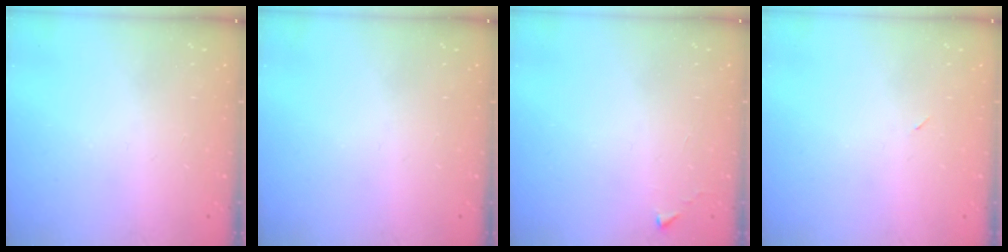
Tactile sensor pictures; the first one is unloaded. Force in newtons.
{"total": 0.0}
{"total": 2.7, "press": 2.6, "slide": 0.4}
{"total": 2.3, "press": 1.9, "slide": 1.2}